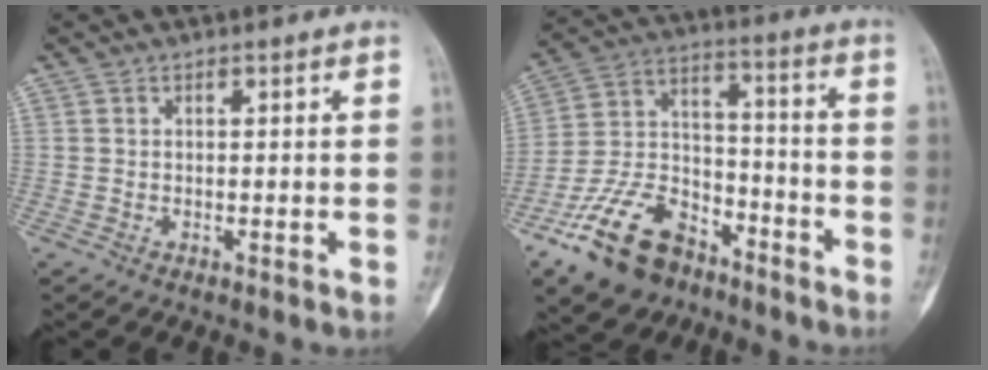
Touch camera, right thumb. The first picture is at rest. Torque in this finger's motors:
{"motor_torque": [0.75, -0.23, 1.31, -1.09, 0.27]}